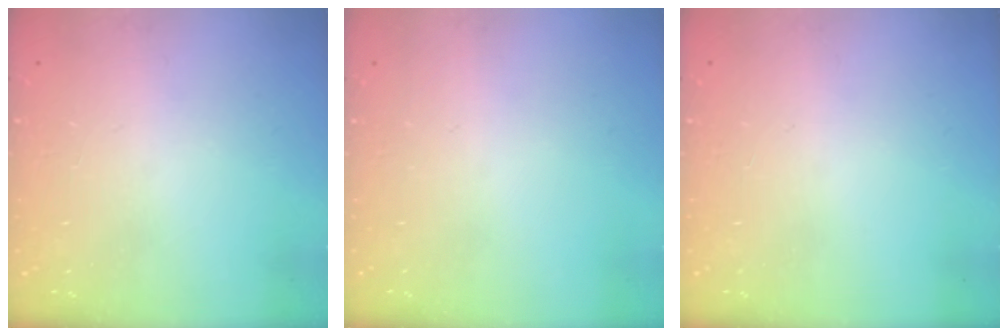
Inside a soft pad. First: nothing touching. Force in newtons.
{"total": 0.0}
{"total": 0.0}